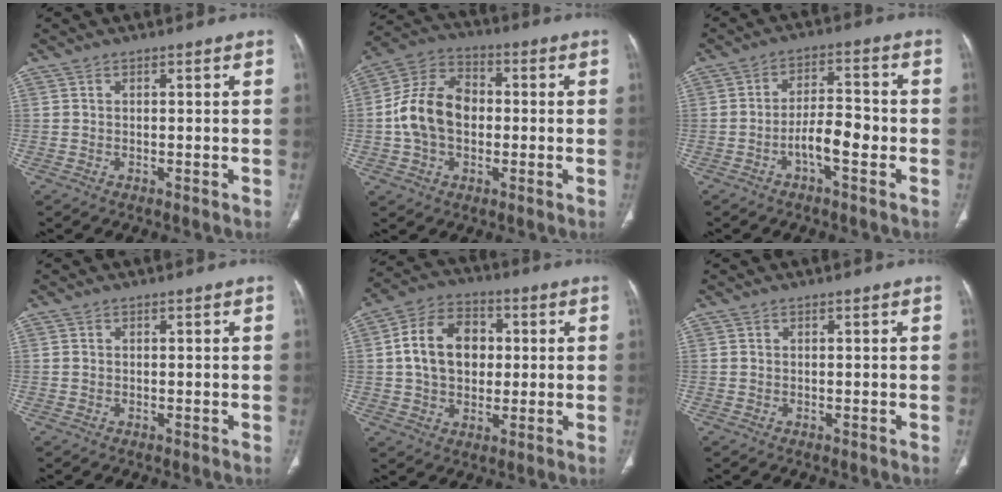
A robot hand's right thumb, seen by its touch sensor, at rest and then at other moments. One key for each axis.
{"total": 13.1, "fx": -0.6, "fy": 9.4, "fz": 9.2, "tx": -0.162, "ty": 0.034, "tz": -0.017}
{"total": 6.8, "fx": -2.6, "fy": 2.4, "fz": 5.8, "tx": -0.094, "ty": 0.030, "tz": -0.044}
{"total": 0.5, "fx": -0.1, "fy": 0.5, "fz": 0.1, "tx": -0.001, "ty": 0.003, "tz": 0.000}
{"total": 13.3, "fx": 1.4, "fy": 9.8, "fz": 8.9, "tx": -0.126, "ty": 0.015, "tz": 0.019}
{"total": 0.0}